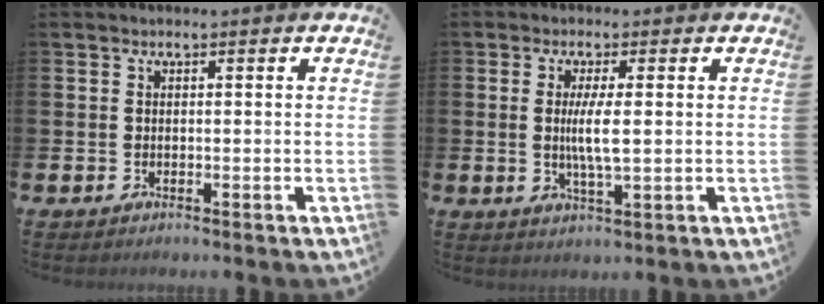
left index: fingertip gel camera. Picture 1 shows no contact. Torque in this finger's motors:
{"motor_torque": [1.48, -0.13, 0.48, 0.14]}